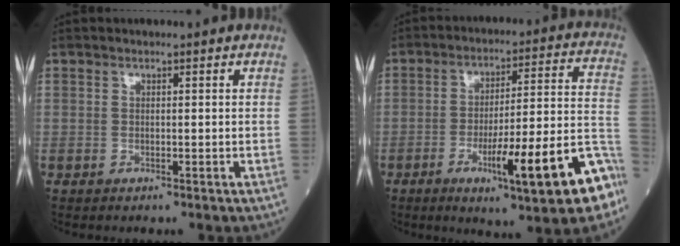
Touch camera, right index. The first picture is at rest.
{"total": 17.9, "force": [-8.2, 1.8, 15.7], "torque": [-0.189, 0.010, -0.111]}